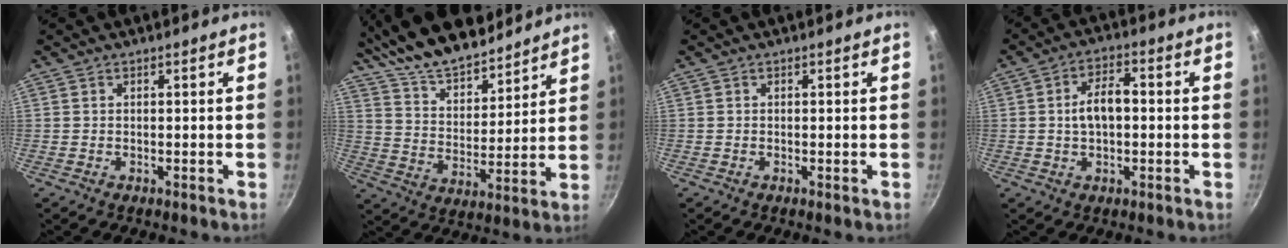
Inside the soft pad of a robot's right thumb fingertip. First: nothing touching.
{"total": 19.4, "force": [16.1, 6.9, 8.3], "torque": [-0.112, -0.075, 0.281]}
{"total": 0.0}
{"total": 7.1, "force": [0.0, 4.0, 5.9], "torque": [-0.086, 0.023, -0.004]}